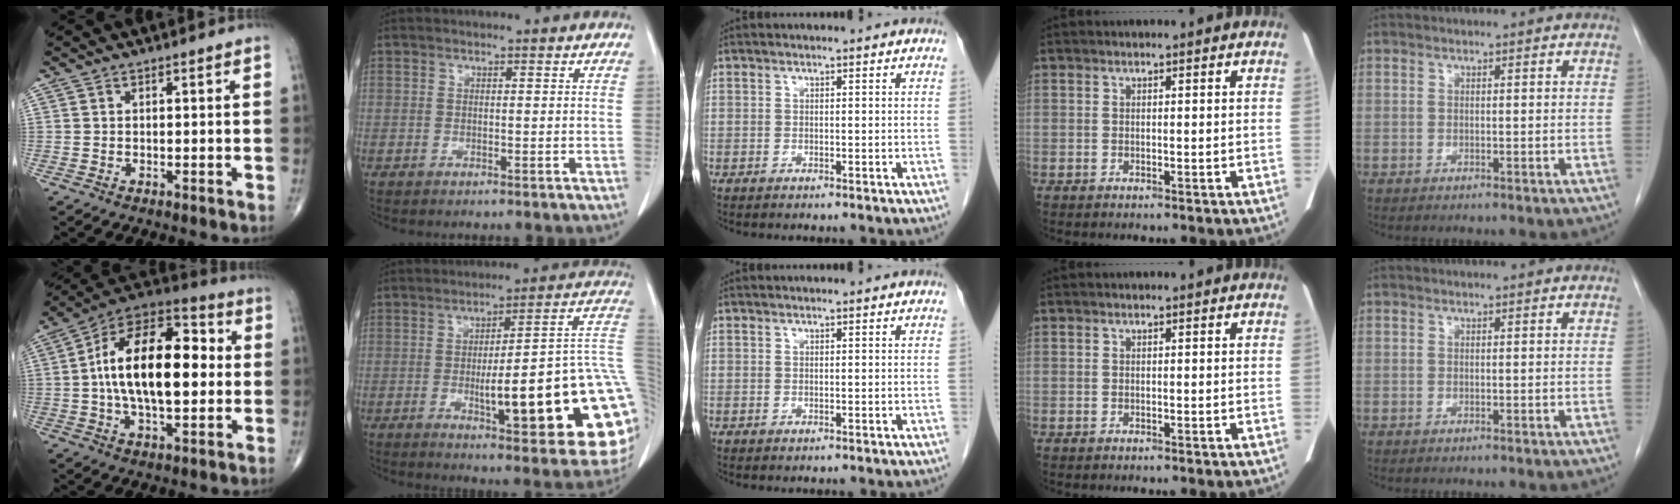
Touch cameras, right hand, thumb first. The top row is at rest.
{"thumb": {"total": 21.7, "force": [0.8, 10.9, 18.7], "torque": [-0.297, 0.031, 0.004]}, "index": {"total": 25.5, "force": [-3.6, 3.8, 25.0], "torque": [-0.232, 0.006, -0.046]}}